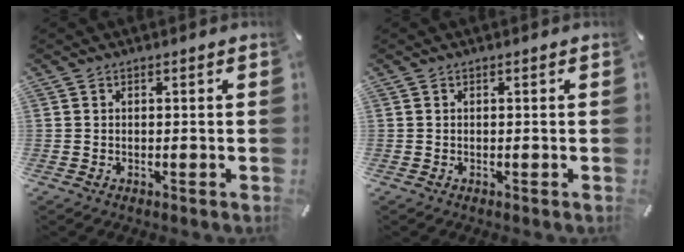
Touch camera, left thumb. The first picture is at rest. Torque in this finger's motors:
{"motor_torque": [-0.01, 0.01, -0.03, -0.03, 0.00]}